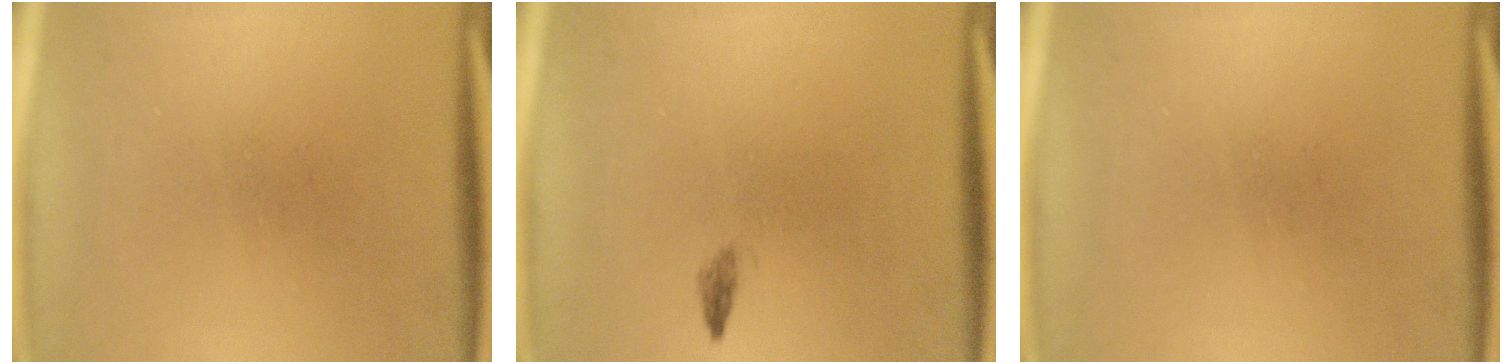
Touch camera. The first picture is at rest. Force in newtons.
{"total": 0.8}
{"total": 0.0}